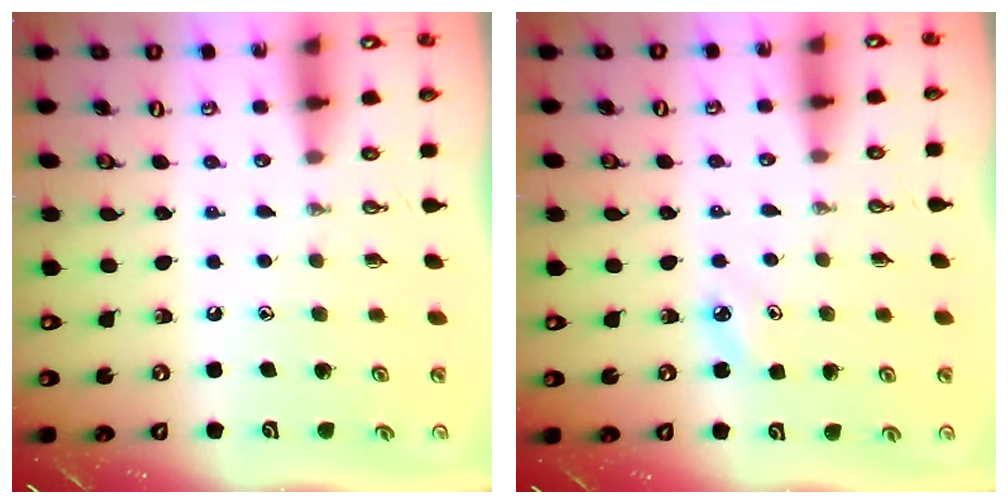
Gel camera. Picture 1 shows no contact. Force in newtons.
{"total": 4.5, "press": 4.5, "slide": 0.7}